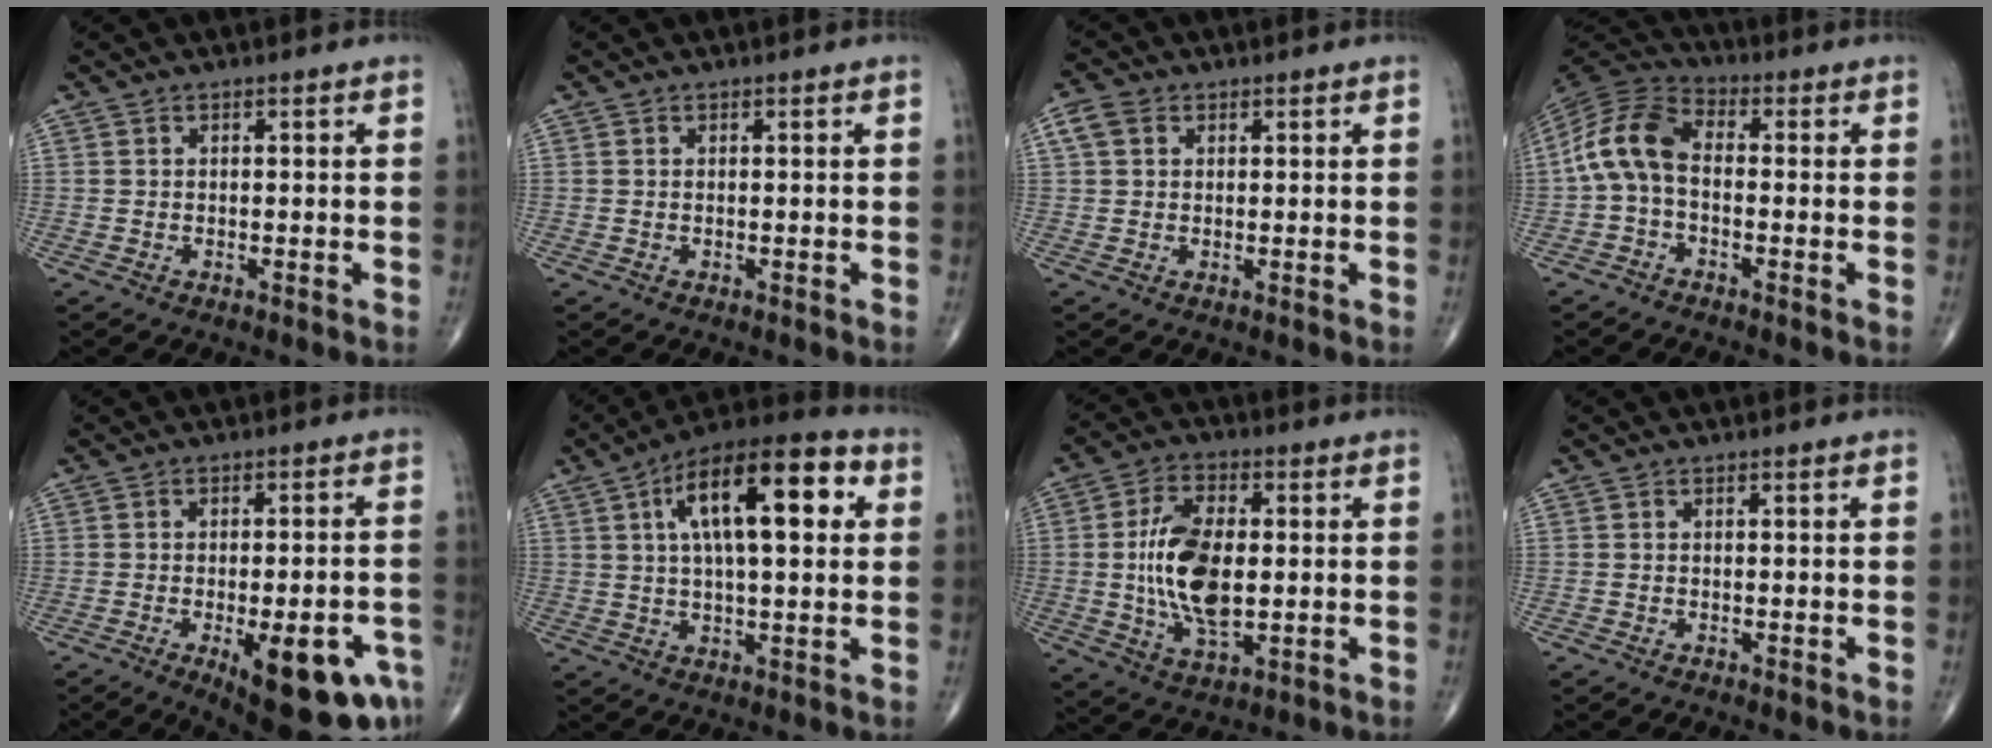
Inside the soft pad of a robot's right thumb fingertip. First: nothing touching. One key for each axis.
{"total": 0.0}
{"total": 3.5, "fx": 1.3, "fy": 2.6, "fz": 1.9, "tx": -0.036, "ty": 0.009, "tz": 0.026}
{"total": 9.9, "fx": -0.8, "fy": 6.0, "fz": 7.8, "tx": -0.154, "ty": 0.029, "tz": -0.031}
{"total": 17.2, "fx": -7.5, "fy": 6.1, "fz": 14.3, "tx": -0.138, "ty": 0.016, "tz": -0.085}
{"total": 19.0, "fx": 5.2, "fy": 7.3, "fz": 16.7, "tx": -0.248, "ty": 0.016, "tz": 0.073}
{"total": 14.1, "fx": 0.0, "fy": 7.2, "fz": 12.1, "tx": -0.225, "ty": -0.002, "tz": 0.003}
{"total": 0.0}